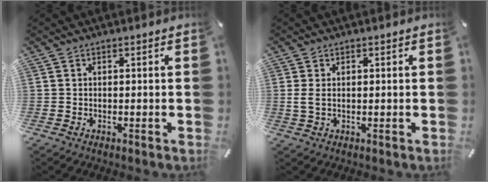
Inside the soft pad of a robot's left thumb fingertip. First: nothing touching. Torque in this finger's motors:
{"motor_torque": [0.45, 0.31, 0.23, -0.24, 0.17]}